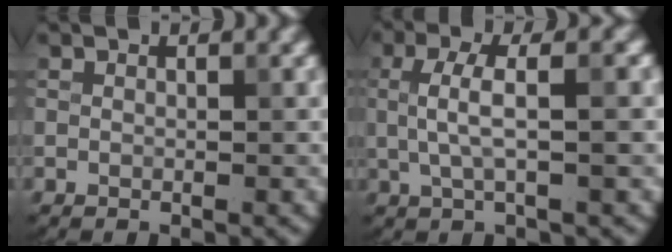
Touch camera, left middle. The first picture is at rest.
{"total": 3.9, "force": [0.4, 0.9, 3.8], "torque": [-0.074, 0.007, 0.007]}